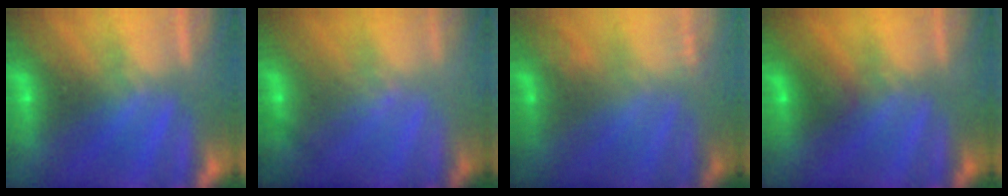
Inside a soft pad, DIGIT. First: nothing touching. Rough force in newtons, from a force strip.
{"total": 2.8}
{"total": 2.9}
{"total": 2.3}